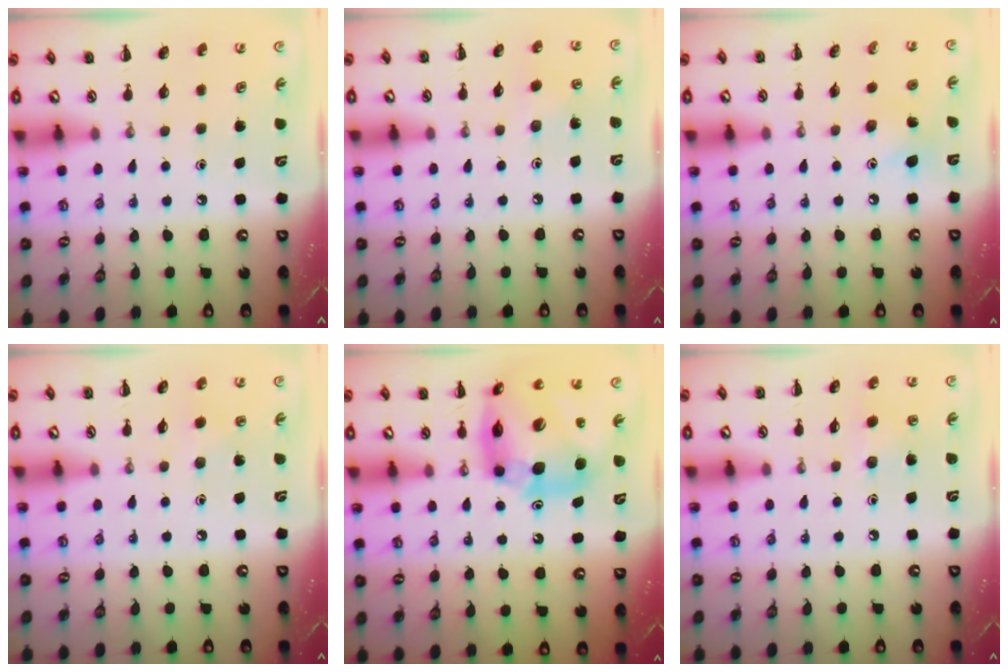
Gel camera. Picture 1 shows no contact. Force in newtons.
{"total": 2.4, "press": 2.3, "slide": 0.6}
{"total": 5.3, "press": 4.9, "slide": 2.0}
{"total": 5.2, "press": 4.9, "slide": 1.7}
{"total": 15.1, "press": 14.5, "slide": 4.4}
{"total": 4.2, "press": 4.0, "slide": 1.3}